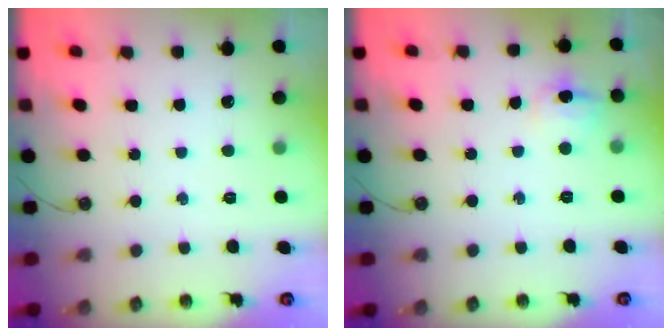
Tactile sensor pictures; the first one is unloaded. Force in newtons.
{"total": 7.2, "press": 7.2, "slide": 0.7}